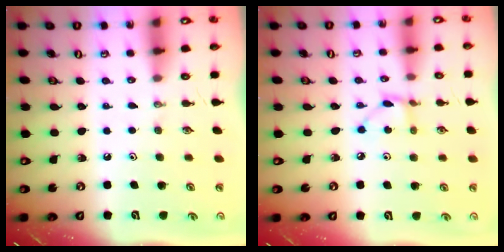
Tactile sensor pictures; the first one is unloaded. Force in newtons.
{"total": 3.3, "press": 3.3, "slide": 0.1}